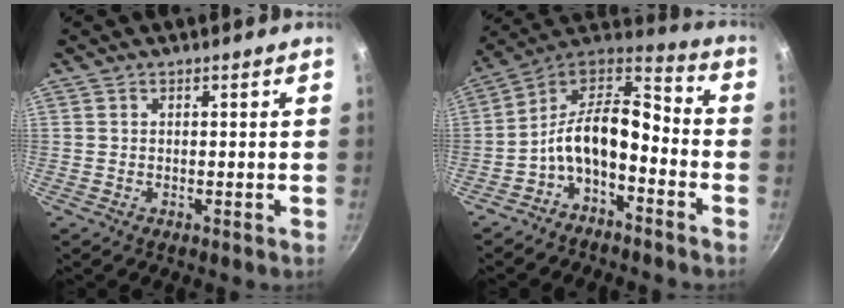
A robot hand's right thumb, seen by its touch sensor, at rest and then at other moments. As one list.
[{"total": 12.5, "force": [-4.3, 6.6, 9.7], "torque": [-0.148, 0.096, -0.084]}]